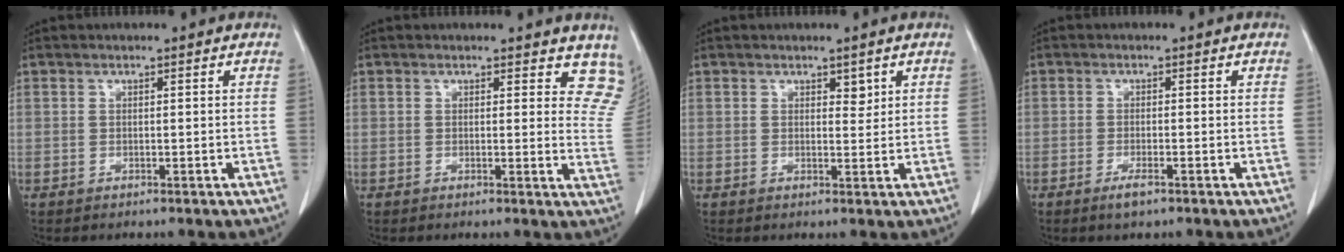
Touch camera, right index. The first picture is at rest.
{"total": 7.5, "force": [6.7, 2.9, 1.8], "torque": [0.016, -0.024, 0.040]}
{"total": 1.6, "force": [0.9, 0.8, 0.9], "torque": [-0.010, -0.006, 0.015]}
{"total": 2.4, "force": [-1.5, 0.4, 1.8], "torque": [-0.034, -0.002, -0.027]}